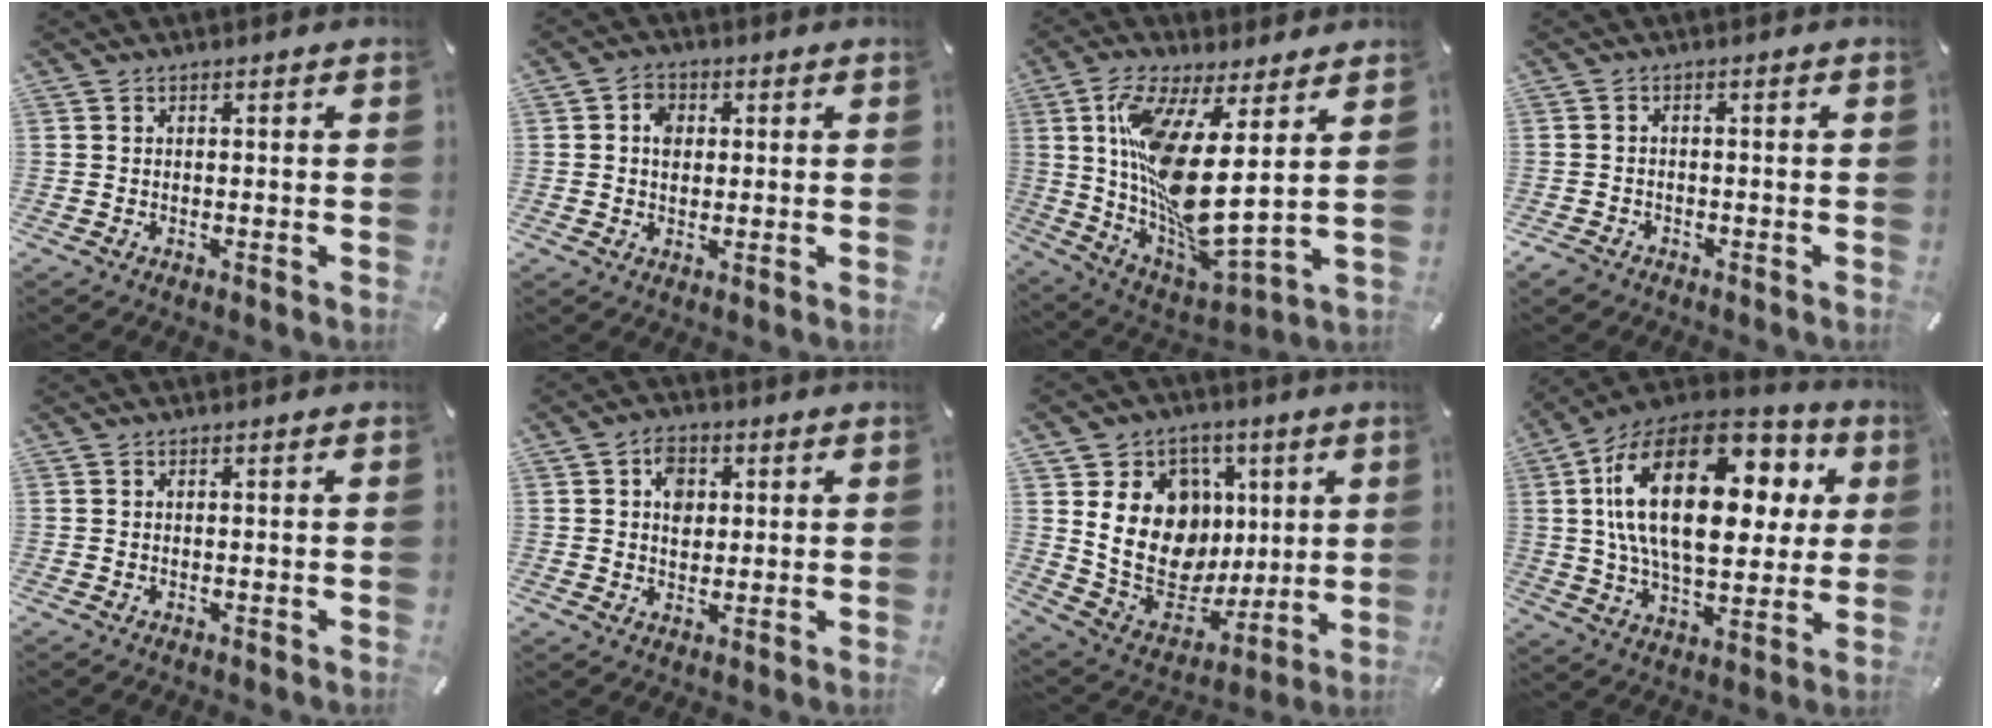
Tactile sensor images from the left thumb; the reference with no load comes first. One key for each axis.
{"total": 4.1, "fx": 0.6, "fy": 3.3, "fz": 2.4, "tx": -0.033, "ty": 0.003, "tz": 0.006}
{"total": 17.2, "fx": 5.1, "fy": 4.3, "fz": 15.9, "tx": -0.336, "ty": -0.065, "tz": 0.079}
{"total": 2.3, "fx": -1.6, "fy": 1.5, "fz": 0.7, "tx": -0.017, "ty": 0.008, "tz": -0.036}
{"total": 0.0}
{"total": 5.8, "fx": 1.4, "fy": 4.6, "fz": 3.2, "tx": -0.039, "ty": -0.002, "tz": 0.020}
{"total": 19.5, "fx": 3.8, "fy": 16.4, "fz": 9.8, "tx": -0.152, "ty": -0.026, "tz": 0.093}
{"total": 28.4, "fx": 8.1, "fy": 15.5, "fz": 22.4, "tx": -0.422, "ty": -0.028, "tz": 0.129}